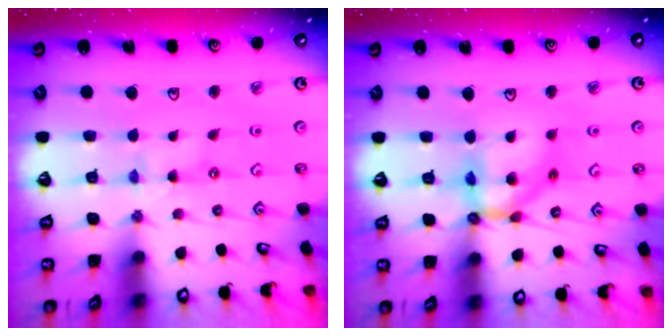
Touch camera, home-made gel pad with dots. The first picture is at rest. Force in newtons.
{"total": 12.5, "press": 12.5, "slide": 1.2}